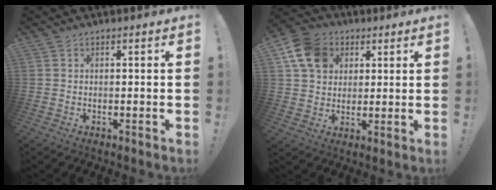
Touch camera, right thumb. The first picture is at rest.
{"total": 12.8, "force": [4.9, 10.3, 5.8], "torque": [-0.085, -0.013, 0.100]}